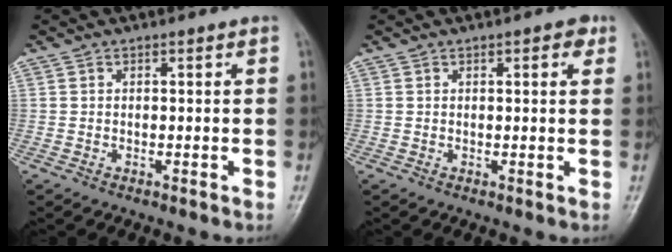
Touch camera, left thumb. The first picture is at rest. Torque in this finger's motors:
{"motor_torque": [-0.15, -0.05, 0.02, 0.03, 0.08]}